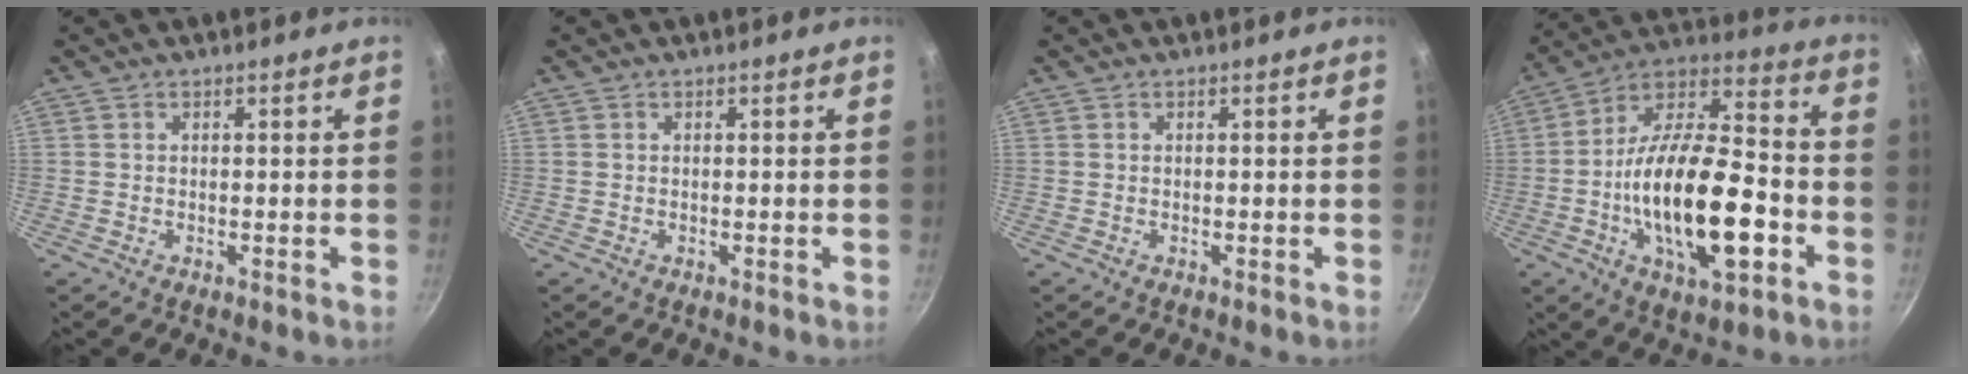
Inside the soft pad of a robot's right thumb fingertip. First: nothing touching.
{"total": 0.0}
{"total": 0.0}
{"total": 24.0, "force": [-5.9, 10.4, 20.8], "torque": [-0.348, 0.038, -0.104]}